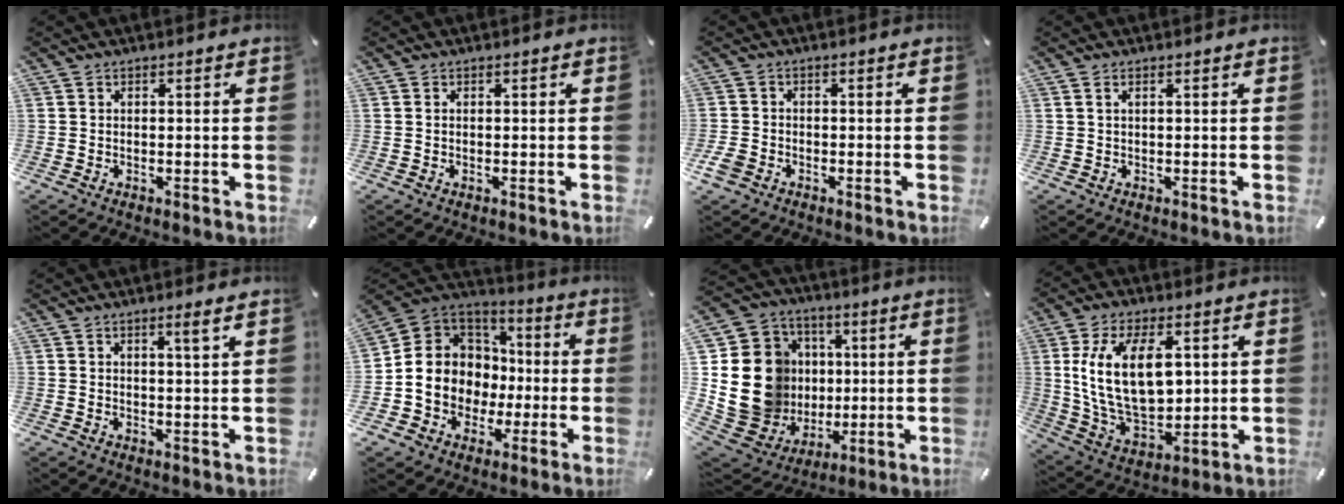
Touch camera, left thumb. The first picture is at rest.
{"total": 0.6, "force": [0.0, 0.1, 0.6], "torque": [-0.012, -0.001, 0.000]}
{"total": 3.2, "force": [-1.8, 2.2, 1.4], "torque": [-0.034, 0.004, -0.036]}
{"total": 1.0, "force": [0.3, 0.1, 0.9], "torque": [-0.019, 0.000, 0.005]}
{"total": 2.8, "force": [1.6, 0.0, 2.3], "torque": [-0.048, -0.003, 0.026]}
{"total": 12.3, "force": [-2.1, 11.7, 3.1], "torque": [-0.079, -0.004, -0.032]}
{"total": 20.7, "force": [1.3, 18.4, 9.4], "torque": [-0.198, -0.011, 0.058]}
{"total": 17.5, "force": [3.6, 10.5, 13.5], "torque": [-0.280, -0.005, 0.062]}